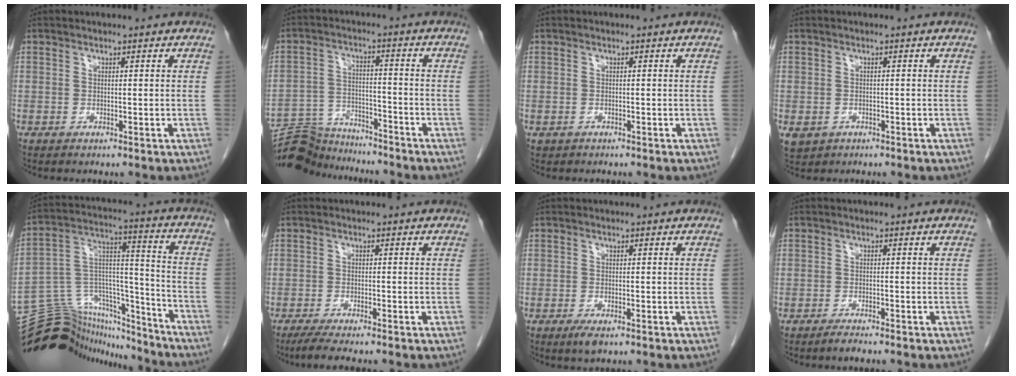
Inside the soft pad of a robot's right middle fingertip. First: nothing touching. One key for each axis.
{"total": 9.7, "fx": -9.5, "fy": 2.0, "fz": -0.1, "tx": -0.002, "ty": 0.023, "tz": -0.165}
{"total": 0.6, "fx": -0.3, "fy": 0.5, "fz": 0.0, "tx": -0.011, "ty": 0.002, "tz": -0.003}
{"total": 4.1, "fx": -2.0, "fy": 3.4, "fz": 1.1, "tx": -0.024, "ty": -0.002, "tz": -0.027}
{"total": 20.5, "fx": -19.0, "fy": 6.5, "fz": 4.2, "tx": -0.089, "ty": 0.065, "tz": -0.301}
{"total": 4.7, "fx": -3.8, "fy": 0.1, "fz": 2.8, "tx": -0.048, "ty": -0.011, "tz": -0.062}
{"total": 1.9, "fx": -1.1, "fy": 0.5, "fz": 1.4, "tx": -0.029, "ty": -0.005, "tz": -0.016}
{"total": 1.4, "fx": -1.3, "fy": 0.0, "fz": 0.6, "tx": -0.017, "ty": -0.005, "tz": -0.022}